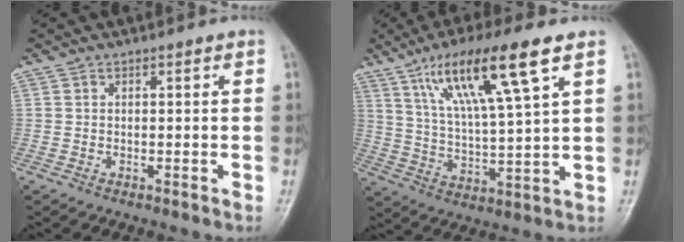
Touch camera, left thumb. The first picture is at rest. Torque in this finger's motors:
{"motor_torque": [1.47, 1.47, 1.52, -1.25, 0.37]}